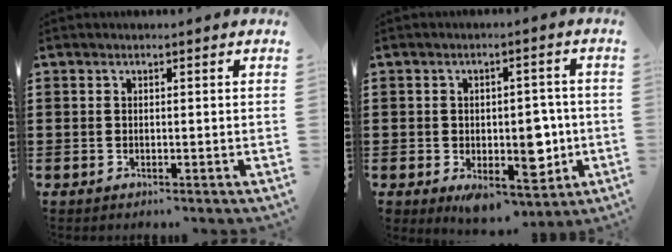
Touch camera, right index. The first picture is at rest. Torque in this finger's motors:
{"motor_torque": [2.14, 0.00, 0.83, 0.12]}